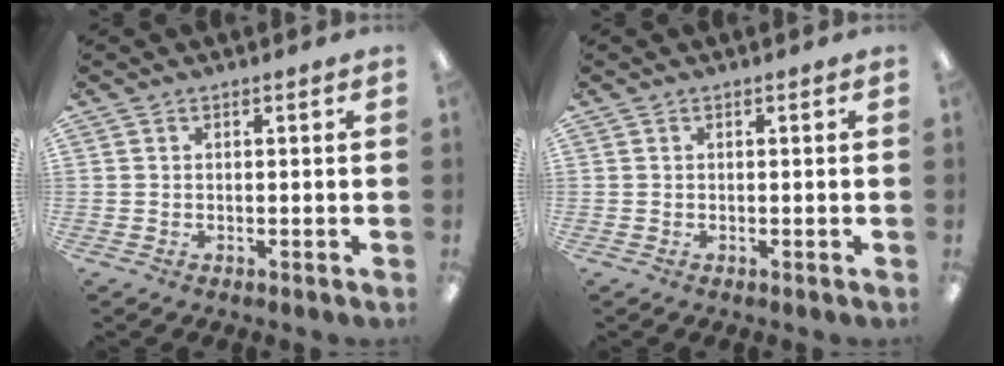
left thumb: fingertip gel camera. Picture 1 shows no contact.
{"total": 0.0}